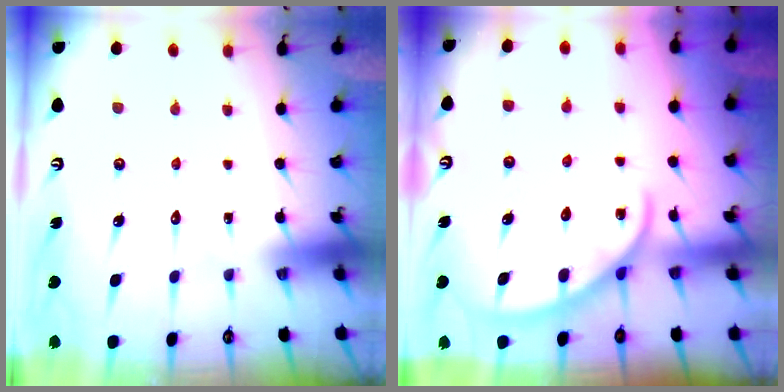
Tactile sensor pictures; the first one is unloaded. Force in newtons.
{"total": 2.7, "press": 2.6, "slide": 0.3}